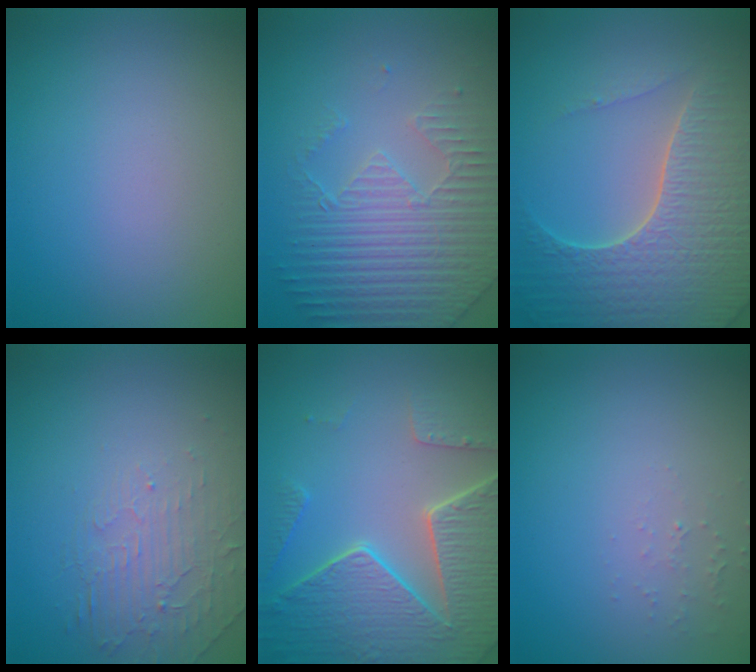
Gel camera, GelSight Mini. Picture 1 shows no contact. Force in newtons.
{"total": 4.3, "press": 4.1, "slide": 1.1}
{"total": 7.1, "press": 6.9, "slide": 1.8}
{"total": 2.1, "press": 1.2, "slide": 1.7}
{"total": 8.2, "press": 6.1, "slide": 5.5}
{"total": 0.8, "press": 0.8, "slide": 0.3}